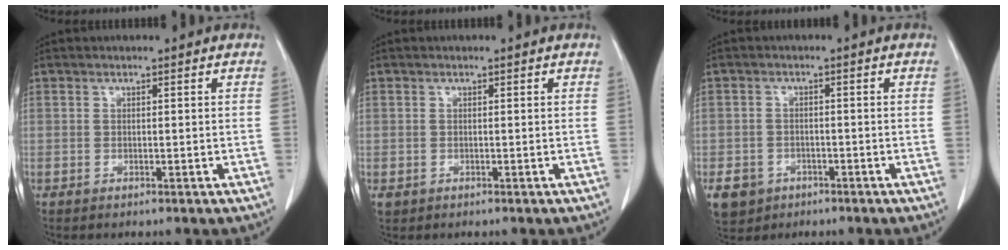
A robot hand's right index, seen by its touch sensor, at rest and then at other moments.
{"total": 0.9, "force": [-0.2, 0.9, 0.1], "torque": [-0.001, 0.005, -0.002]}
{"total": 5.7, "force": [-2.8, 4.8, 1.2], "torque": [-0.025, 0.006, -0.040]}